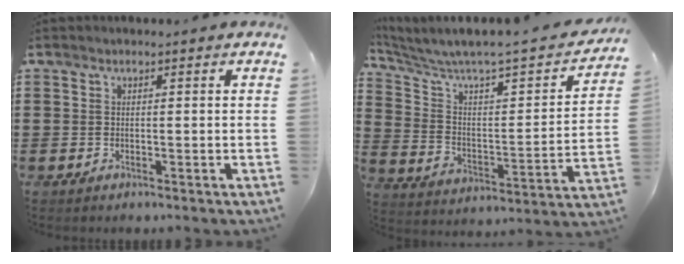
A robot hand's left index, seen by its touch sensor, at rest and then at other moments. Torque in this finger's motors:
{"motor_torque": [2.14, 0.00, 1.00, 0.21]}